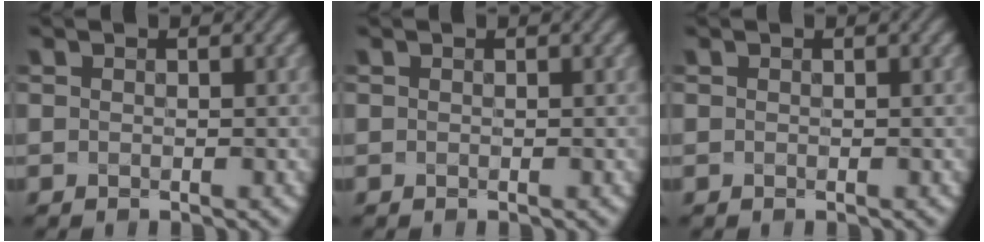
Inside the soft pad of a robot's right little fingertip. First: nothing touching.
{"total": 0.0}
{"total": 0.0}